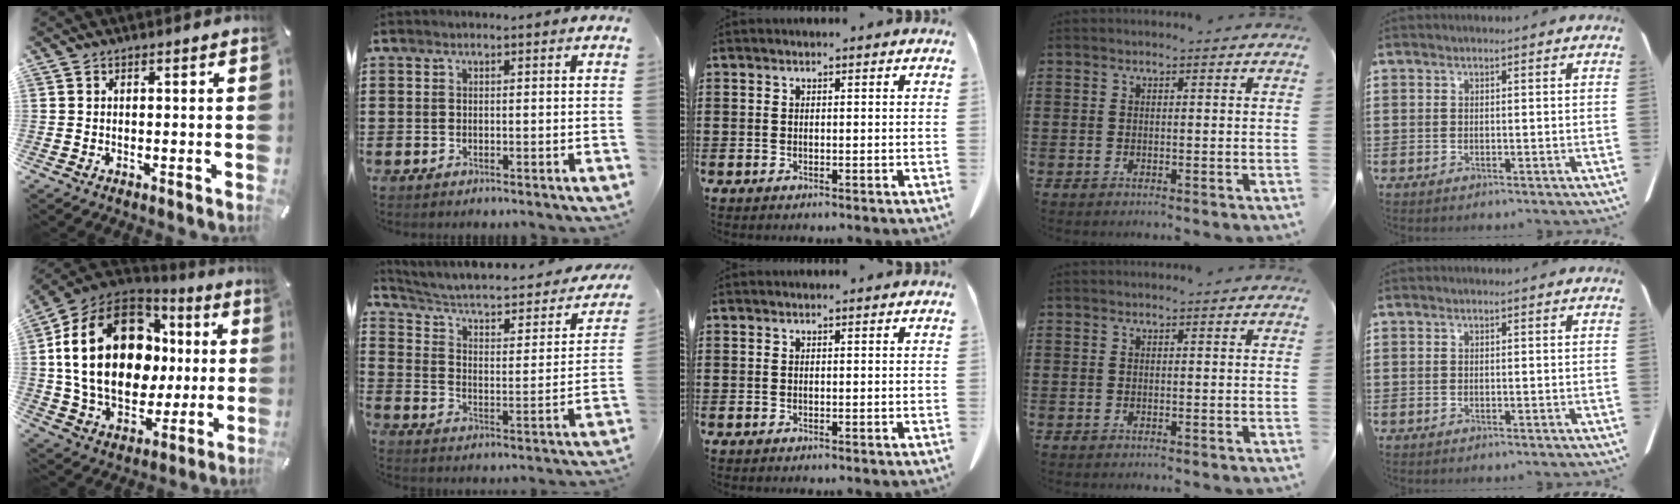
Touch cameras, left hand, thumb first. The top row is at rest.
{"thumb": {"total": 26.5, "force": [4.2, 18.4, 18.6], "torque": [-0.370, -0.001, 0.078]}, "index": {"total": 4.7, "force": [3.3, 1.6, 2.9], "torque": [-0.074, -0.029, 0.047]}}